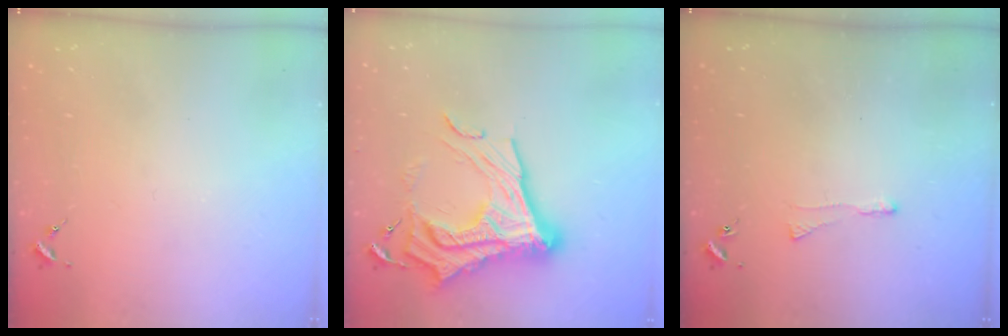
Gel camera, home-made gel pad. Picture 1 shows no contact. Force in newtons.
{"total": 23.9, "press": 23.8, "slide": 2.1}
{"total": 2.9, "press": 2.9, "slide": 0.6}